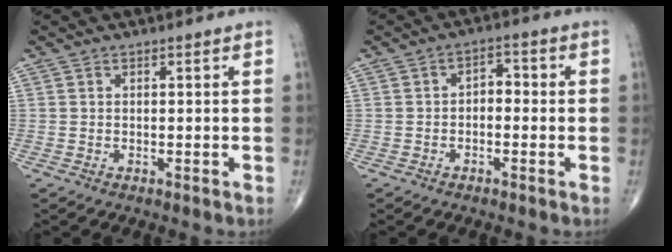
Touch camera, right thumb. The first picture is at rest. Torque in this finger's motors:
{"motor_torque": [-0.47, 0.09, -0.07, 0.09, 0.07]}